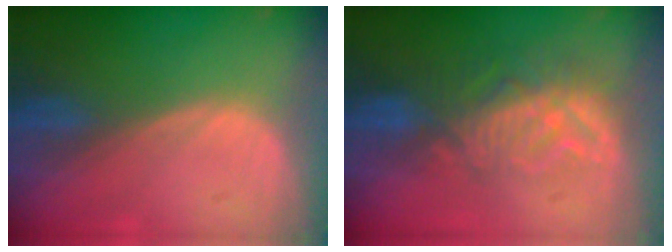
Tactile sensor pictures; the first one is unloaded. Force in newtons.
{"total": 9.3, "press": 8.1, "slide": 4.5}